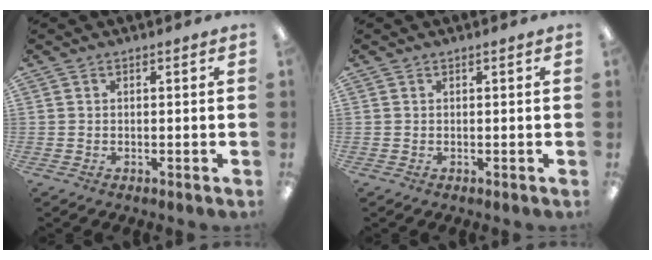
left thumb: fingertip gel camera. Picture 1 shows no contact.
{"total": 0.0}